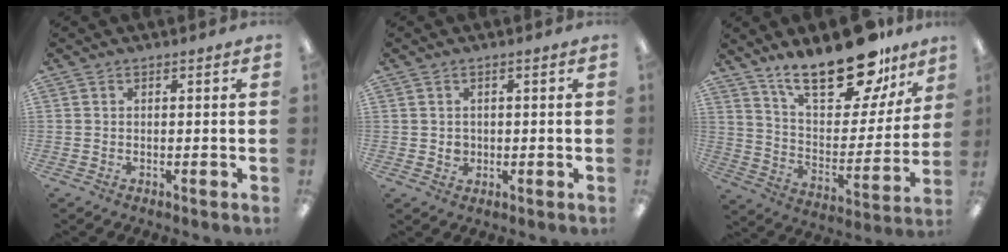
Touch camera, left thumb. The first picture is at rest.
{"total": 1.9, "force": [0.4, 1.7, 0.6], "torque": [-0.006, 0.002, 0.004]}
{"total": 23.5, "force": [17.8, 8.8, 12.5], "torque": [-0.198, -0.112, 0.305]}